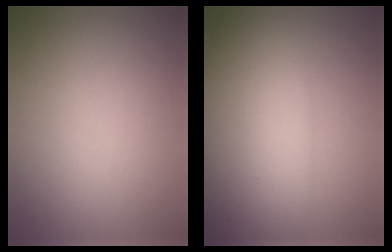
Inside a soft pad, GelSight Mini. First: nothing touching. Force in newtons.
{"total": 10.6, "press": 10.6, "slide": 0.1}